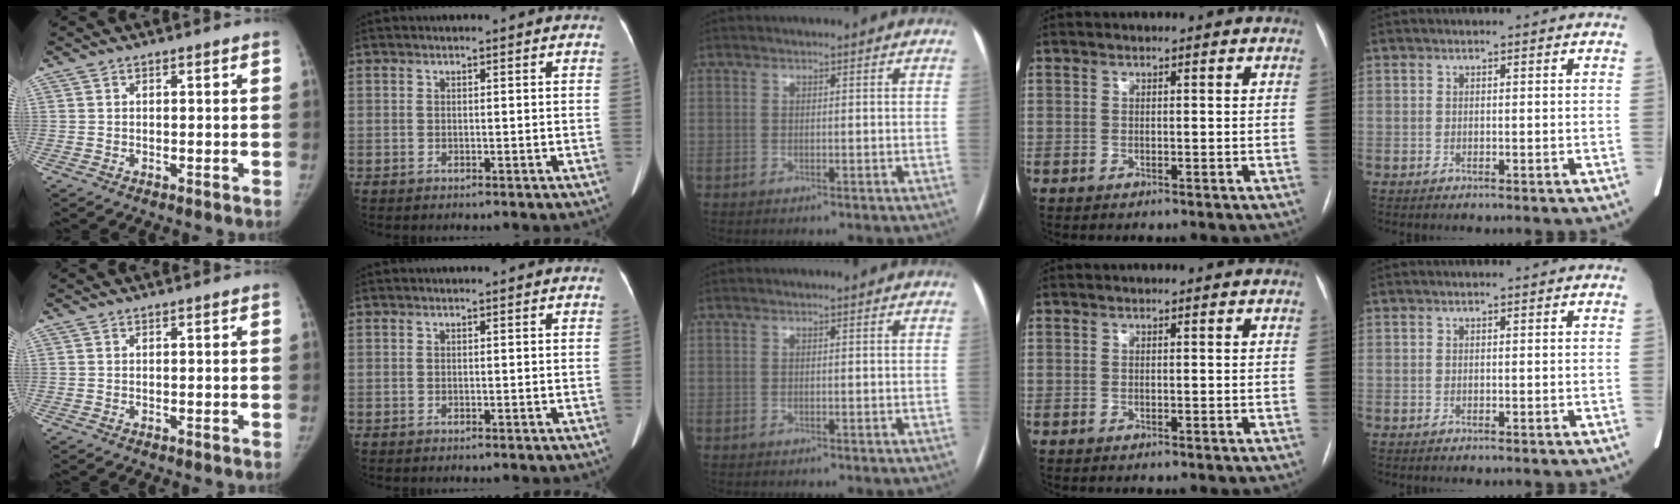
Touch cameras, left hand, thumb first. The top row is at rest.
{}